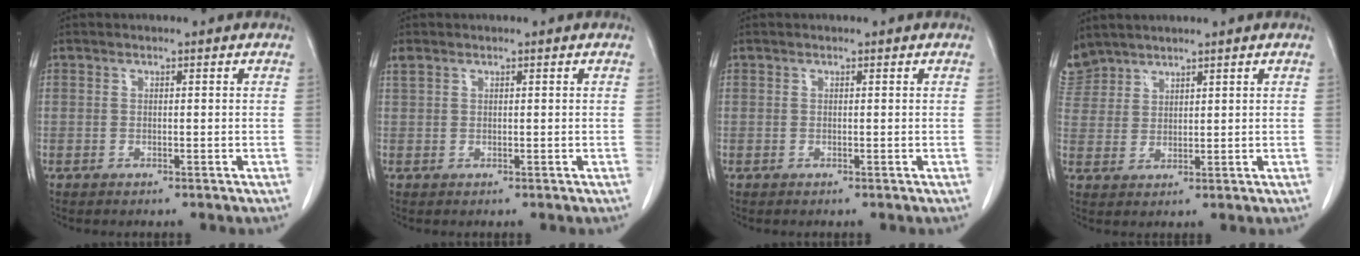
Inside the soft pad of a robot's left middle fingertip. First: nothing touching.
{"total": 0.8, "force": [0.6, 0.4, 0.3], "torque": [-0.013, 0.014, 0.017]}
{"total": 0.0}
{"total": 6.0, "force": [5.3, 2.8, 0.3], "torque": [-0.012, 0.011, 0.115]}